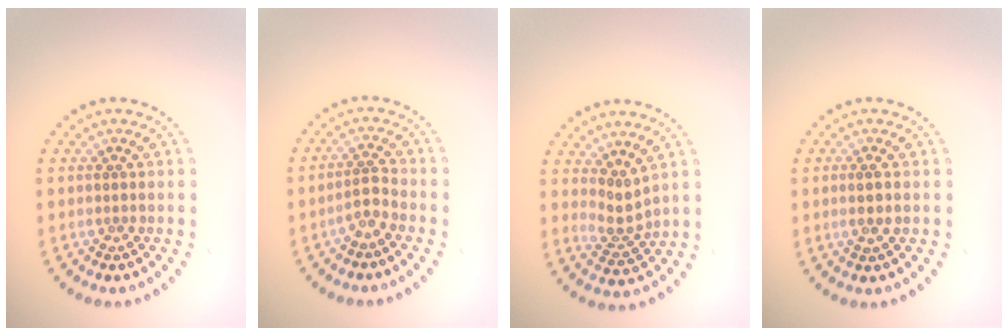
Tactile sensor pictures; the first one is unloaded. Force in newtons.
{"total": 1.9, "press": 1.5, "slide": 1.2}
{"total": 2.1, "press": 1.4, "slide": 1.6}
{"total": 1.5, "press": 1.3, "slide": 0.6}